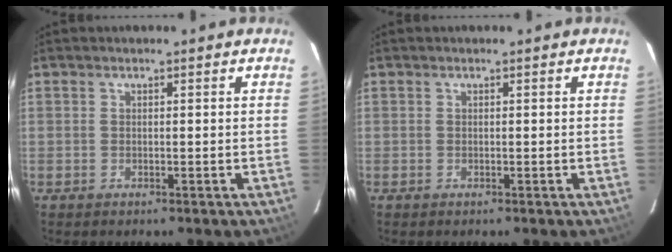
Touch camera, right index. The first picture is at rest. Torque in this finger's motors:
{"motor_torque": [0.00, 0.00, 0.01, 0.00]}